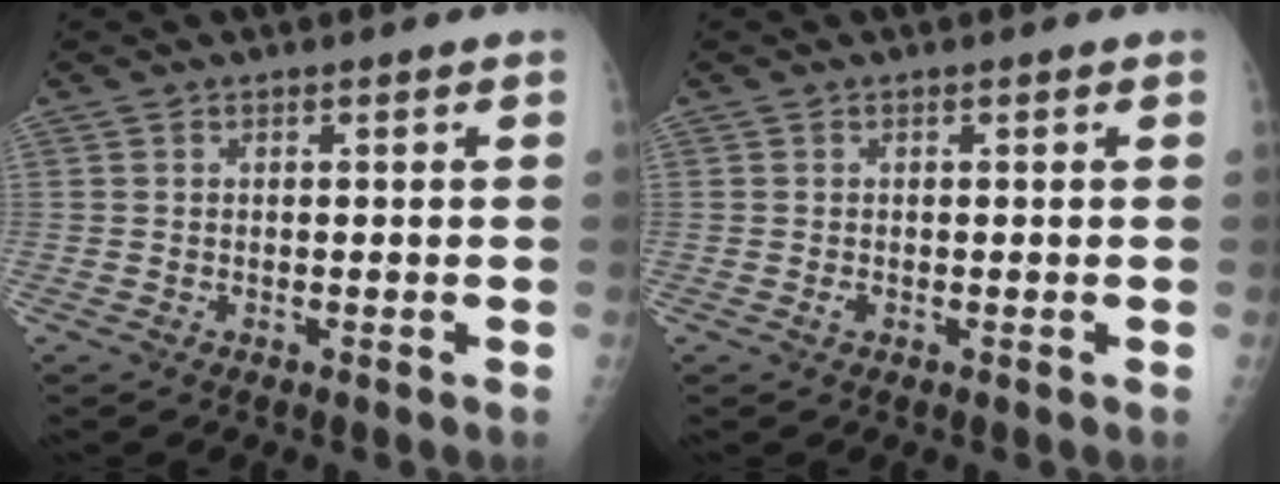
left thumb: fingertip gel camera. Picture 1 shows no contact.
{"total": 0.8, "force": [-0.2, 0.5, 0.6], "torque": [-0.012, 0.002, -0.004]}